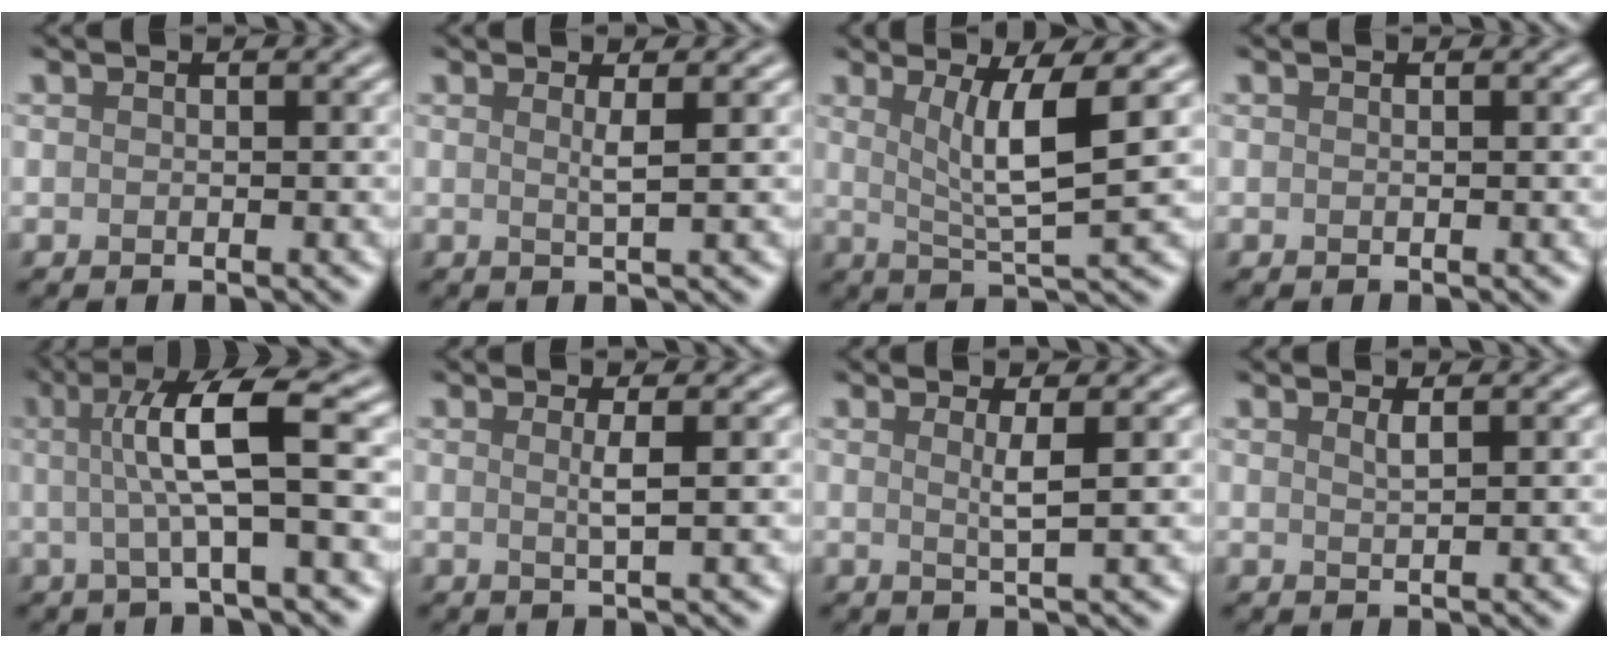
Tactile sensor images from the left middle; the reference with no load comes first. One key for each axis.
{"total": 1.5, "fx": 0.5, "fy": 0.3, "fz": 1.4, "tx": -0.021, "ty": -0.003, "tz": 0.003}
{"total": 5.5, "fx": 1.5, "fy": 1.0, "fz": 5.2, "tx": -0.086, "ty": -0.004, "tz": 0.031}
{"total": 0.0}
{"total": 6.7, "fx": 0.6, "fy": 1.1, "fz": 6.6, "tx": -0.115, "ty": 0.011, "tz": 0.007}
{"total": 1.7, "fx": 0.3, "fy": 0.3, "fz": 1.6, "tx": -0.029, "ty": 0.000, "tz": -0.002}
{"total": 1.9, "fx": 0.6, "fy": 0.3, "fz": 1.8, "tx": -0.033, "ty": -0.003, "tz": 0.003}
{"total": 1.0, "fx": 0.6, "fy": 0.3, "fz": 0.8, "tx": -0.007, "ty": 0.000, "tz": 0.009}